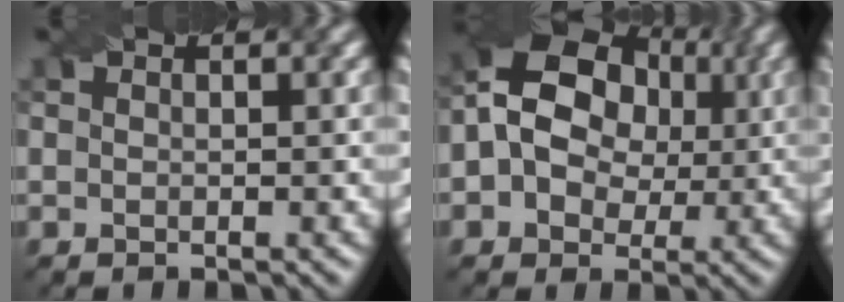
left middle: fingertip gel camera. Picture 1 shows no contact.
{"total": 12.4, "force": [2.5, 9.9, 7.1], "torque": [-0.148, 0.049, 0.023]}